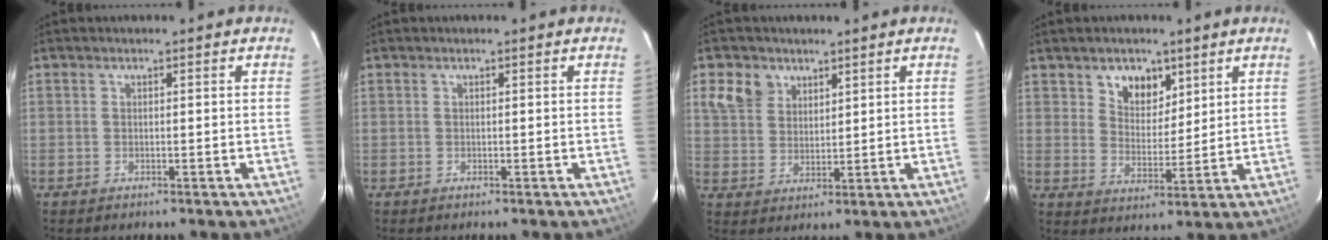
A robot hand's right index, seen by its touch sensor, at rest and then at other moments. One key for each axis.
{"total": 0.0}
{"total": 6.5, "fx": 3.4, "fy": 5.0, "fz": 2.4, "tx": -0.054, "ty": 0.021, "tz": 0.068}
{"total": 6.8, "fx": 4.1, "fy": 4.8, "fz": 2.6, "tx": -0.032, "ty": -0.001, "tz": 0.075}